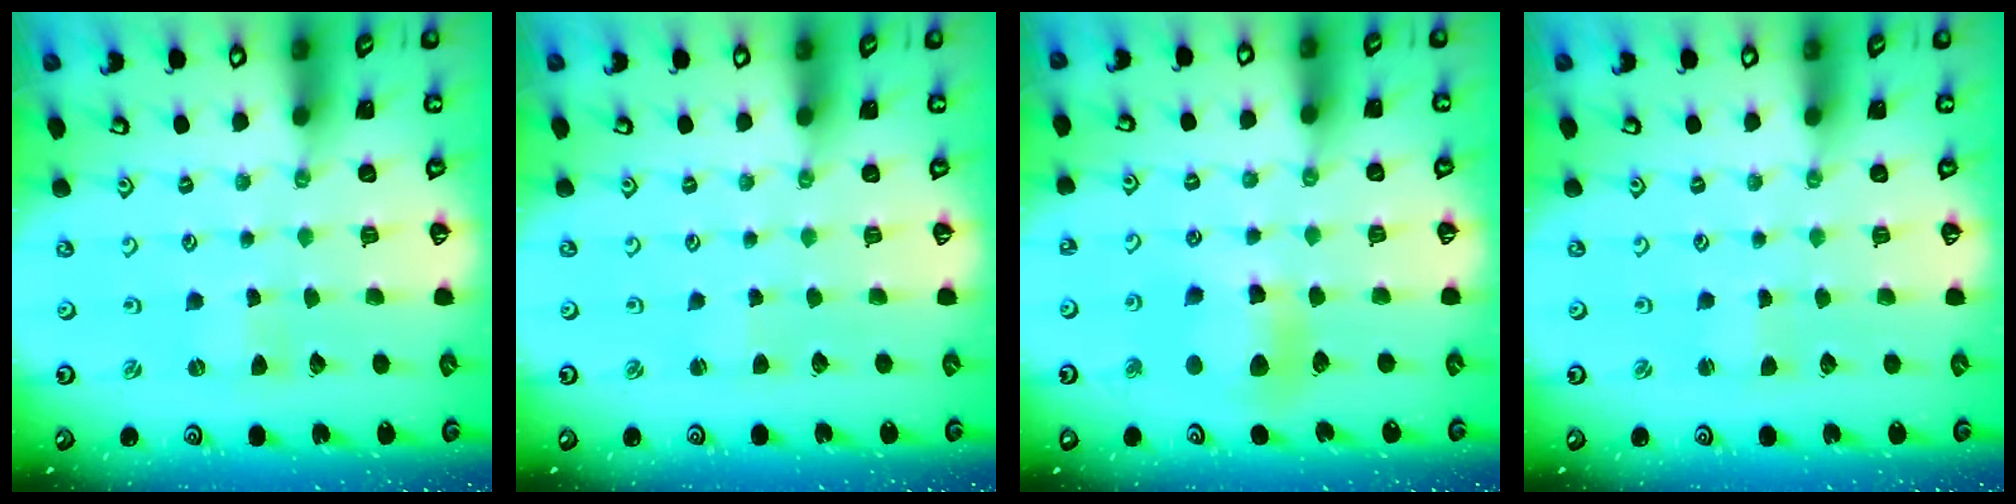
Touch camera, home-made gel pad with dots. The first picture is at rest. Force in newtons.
{"total": 1.5, "press": 1.5, "slide": 0.1}
{"total": 9.1, "press": 9.0, "slide": 1.3}
{"total": 1.0, "press": 1.0, "slide": 0.0}